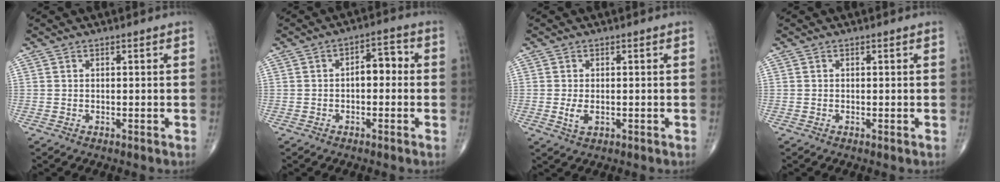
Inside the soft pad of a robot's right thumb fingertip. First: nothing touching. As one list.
[{"total": 5.0, "force": [-0.3, 2.9, 4.1], "torque": [-0.042, 0.023, -0.014]}, {"total": 2.6, "force": [-0.4, 1.4, 2.2], "torque": [-0.046, -0.006, -0.007]}, {"total": 0.0}]